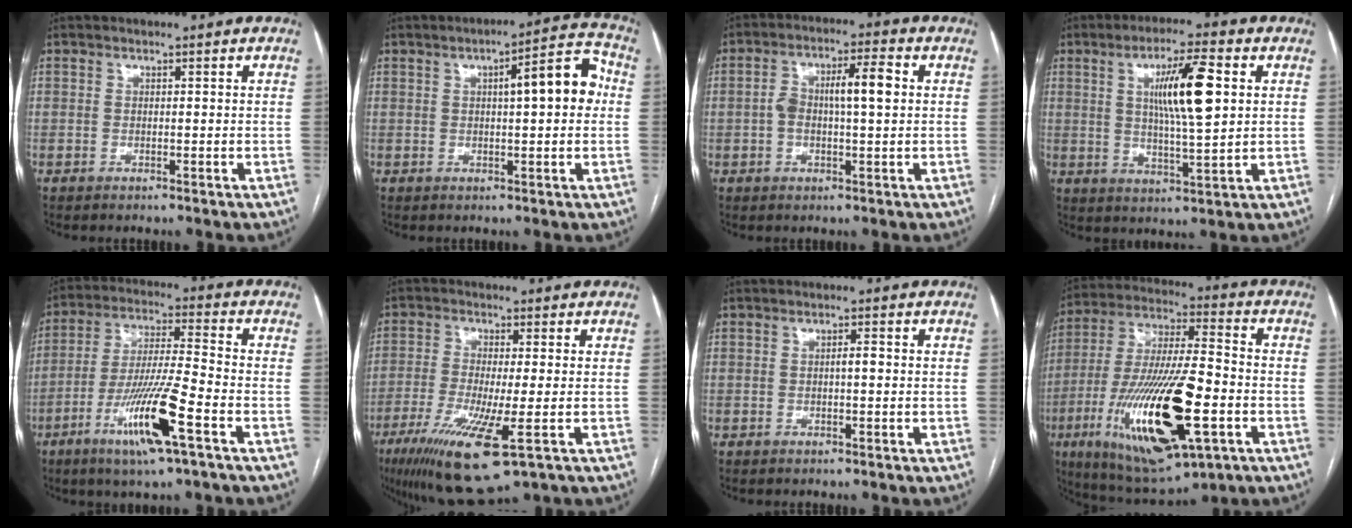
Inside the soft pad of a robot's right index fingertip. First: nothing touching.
{"total": 8.8, "force": [1.3, 1.8, 8.5], "torque": [-0.116, 0.028, 0.014]}
{"total": 7.8, "force": [0.6, 1.9, 7.6], "torque": [-0.142, 0.022, 0.009]}
{"total": 10.9, "force": [2.7, 1.3, 10.5], "torque": [-0.183, 0.002, 0.046]}
{"total": 13.4, "force": [-6.2, 0.2, 11.9], "torque": [-0.235, -0.019, -0.115]}
{"total": 12.8, "force": [-5.8, 1.5, 11.3], "torque": [-0.215, -0.038, -0.096]}
{"total": 1.2, "force": [-0.1, 0.2, 1.2], "torque": [-0.020, 0.003, -0.001]}
{"total": 24.2, "force": [-7.7, 5.7, 22.3], "torque": [-0.460, -0.032, -0.122]}